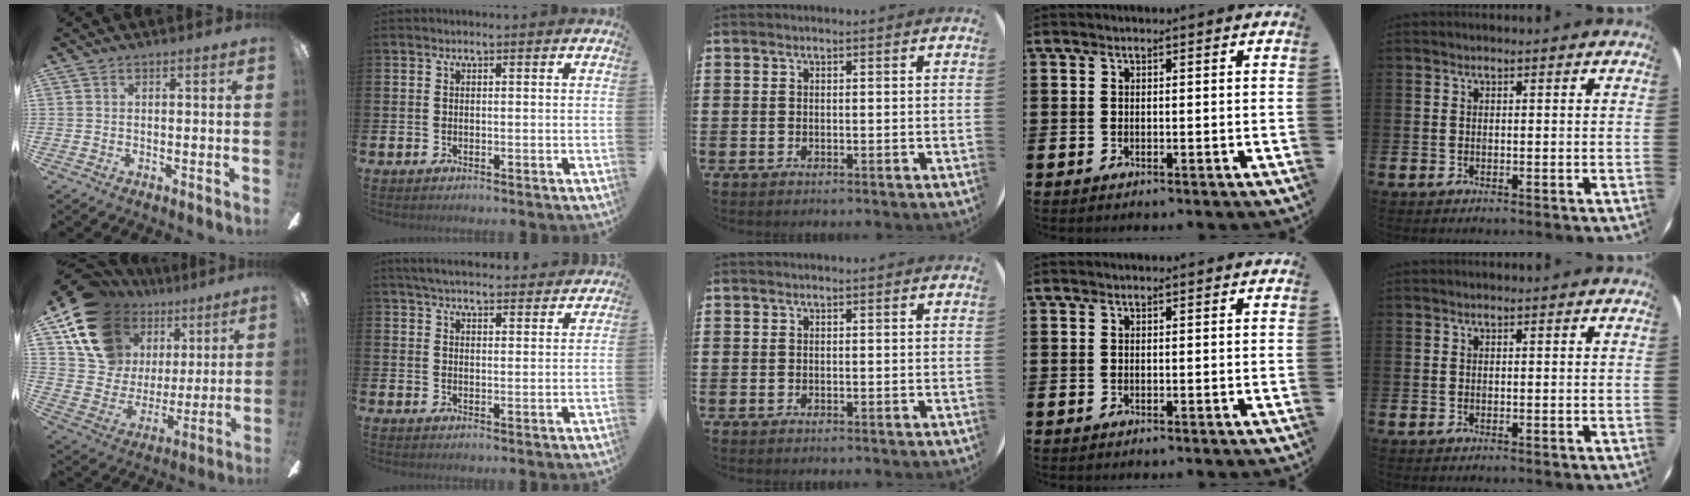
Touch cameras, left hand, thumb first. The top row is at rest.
{"thumb": {"total": 17.5, "force": [10.7, 12.1, 6.8], "torque": [-0.137, -0.055, 0.206]}, "index": {"total": 4.8, "force": [4.7, 0.6, 0.9], "torque": [-0.028, -0.025, 0.085]}}